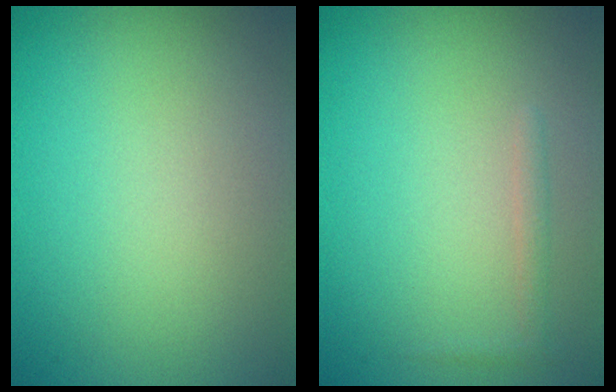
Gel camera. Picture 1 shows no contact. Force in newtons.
{"total": 0.8, "press": 0.8, "slide": 0.0}